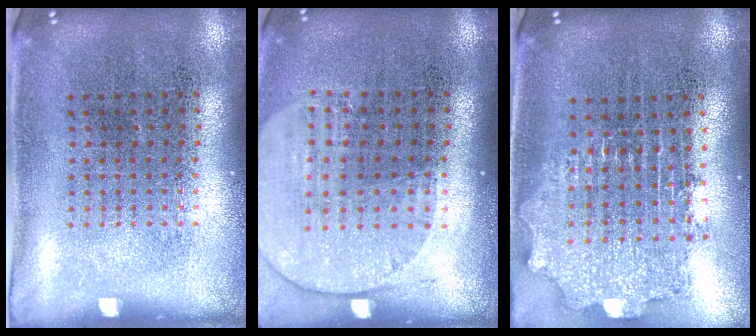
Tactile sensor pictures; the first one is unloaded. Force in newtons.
{"total": 1.7, "press": 1.5, "slide": 0.7}
{"total": 2.1, "press": 1.6, "slide": 1.3}